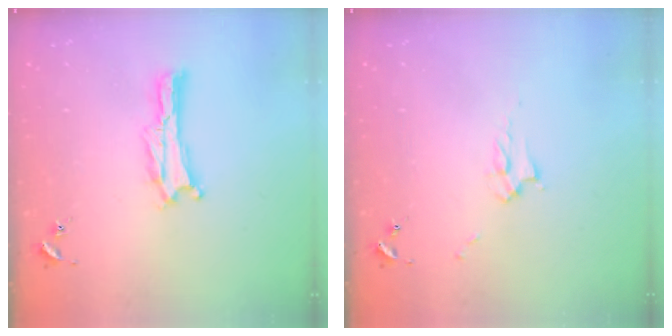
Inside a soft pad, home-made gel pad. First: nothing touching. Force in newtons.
{"total": 3.2, "press": 3.1, "slide": 0.5}